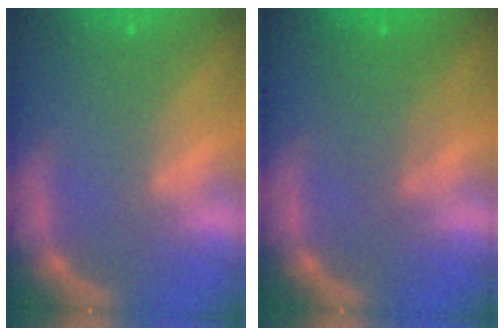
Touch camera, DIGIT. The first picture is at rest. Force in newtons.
{"total": 3.5}